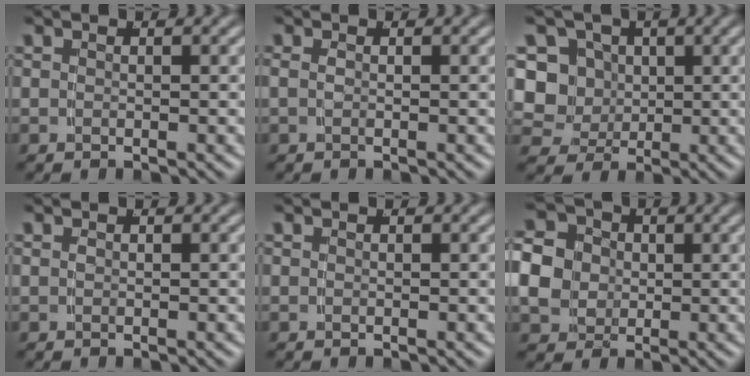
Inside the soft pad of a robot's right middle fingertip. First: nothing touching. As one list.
[{"total": 0.7, "force": [-0.2, 0.3, 0.6], "torque": [-0.016, -0.007, -0.001]}, {"total": 12.2, "force": [0.7, 11.2, 4.7], "torque": [-0.129, -0.036, 0.012]}, {"total": 0.0}, {"total": 0.0}, {"total": 8.4, "force": [1.0, 7.3, 4.1], "torque": [-0.093, -0.018, 0.018]}]